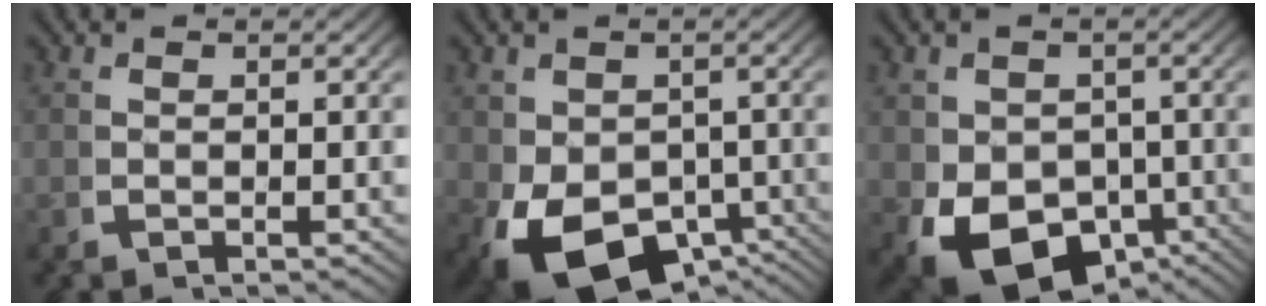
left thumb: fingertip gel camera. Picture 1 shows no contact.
{"total": 11.8, "force": [-5.2, 7.5, 7.4], "torque": [-0.149, -0.067, -0.057]}
{"total": 10.7, "force": [-5.0, 7.0, 6.4], "torque": [-0.125, -0.060, -0.054]}